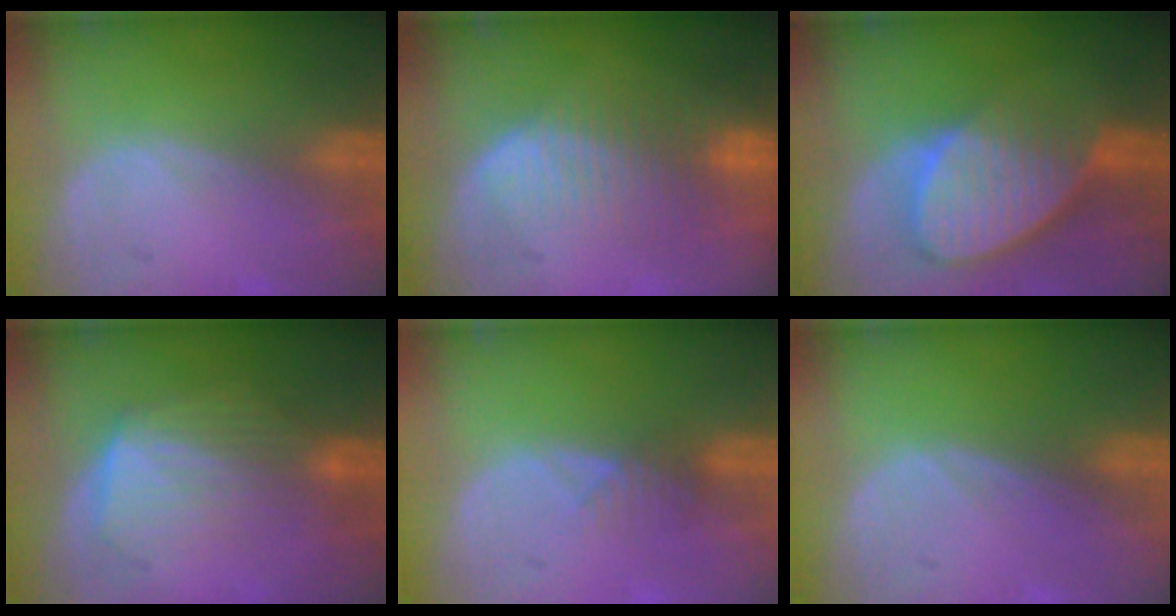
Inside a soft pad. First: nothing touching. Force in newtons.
{"total": 8.6, "press": 7.4, "slide": 4.4}
{"total": 9.4, "press": 8.3, "slide": 4.6}
{"total": 6.5, "press": 6.1, "slide": 2.1}
{"total": 1.9, "press": 1.6, "slide": 1.0}
{"total": 0.0}